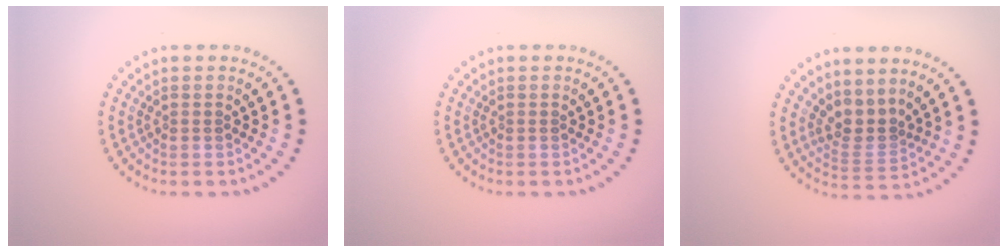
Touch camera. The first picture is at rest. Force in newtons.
{"total": 0.0}
{"total": 2.7, "press": 1.9, "slide": 1.9}